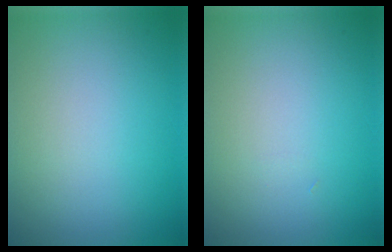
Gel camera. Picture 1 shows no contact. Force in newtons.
{"total": 0.0}